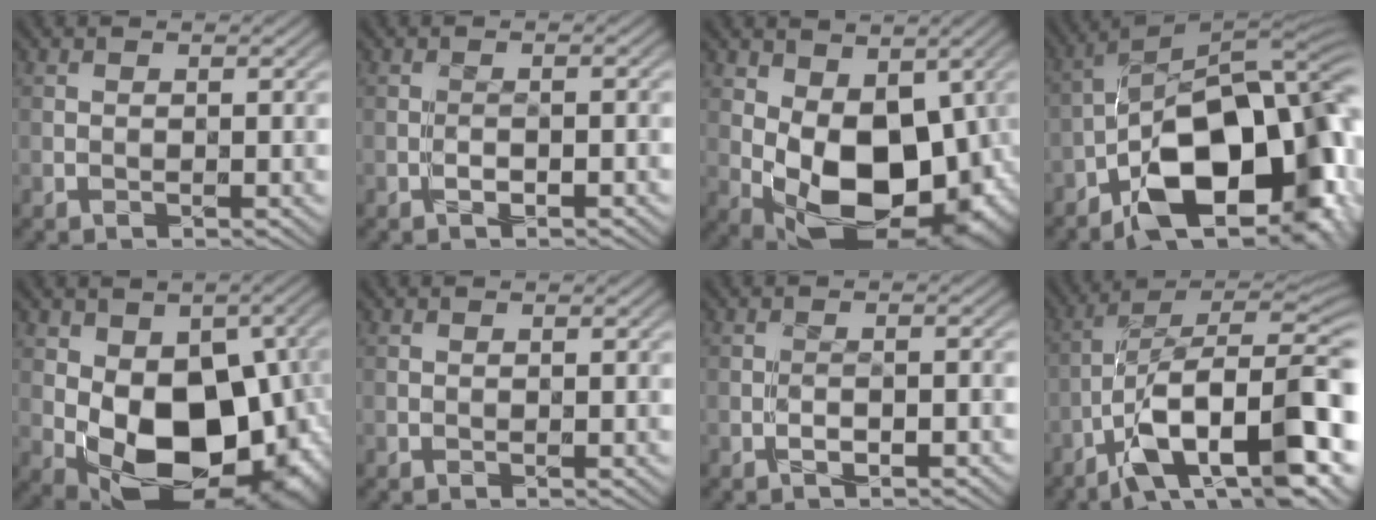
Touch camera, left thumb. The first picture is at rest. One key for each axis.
{"total": 0.6, "fx": -0.5, "fy": 0.0, "fz": 0.3, "tx": -0.005, "ty": 0.000, "tz": -0.009}
{"total": 12.6, "fx": 0.4, "fy": 7.7, "fz": 9.9, "tx": -0.174, "ty": -0.027, "tz": 0.016}
{"total": 16.8, "fx": -6.6, "fy": 8.3, "fz": 13.0, "tx": -0.190, "ty": -0.005, "tz": -0.122}
{"total": 15.3, "fx": -1.1, "fy": 9.8, "fz": 11.6, "tx": -0.179, "ty": -0.036, "tz": -0.005}
{"total": 0.0}
{"total": 0.9, "fx": -0.7, "fy": -0.1, "fz": 0.5, "tx": -0.009, "ty": 0.002, "tz": -0.012}
{"total": 14.5, "fx": -6.7, "fy": 4.9, "fz": 11.8, "tx": -0.182, "ty": 0.001, "tz": -0.122}